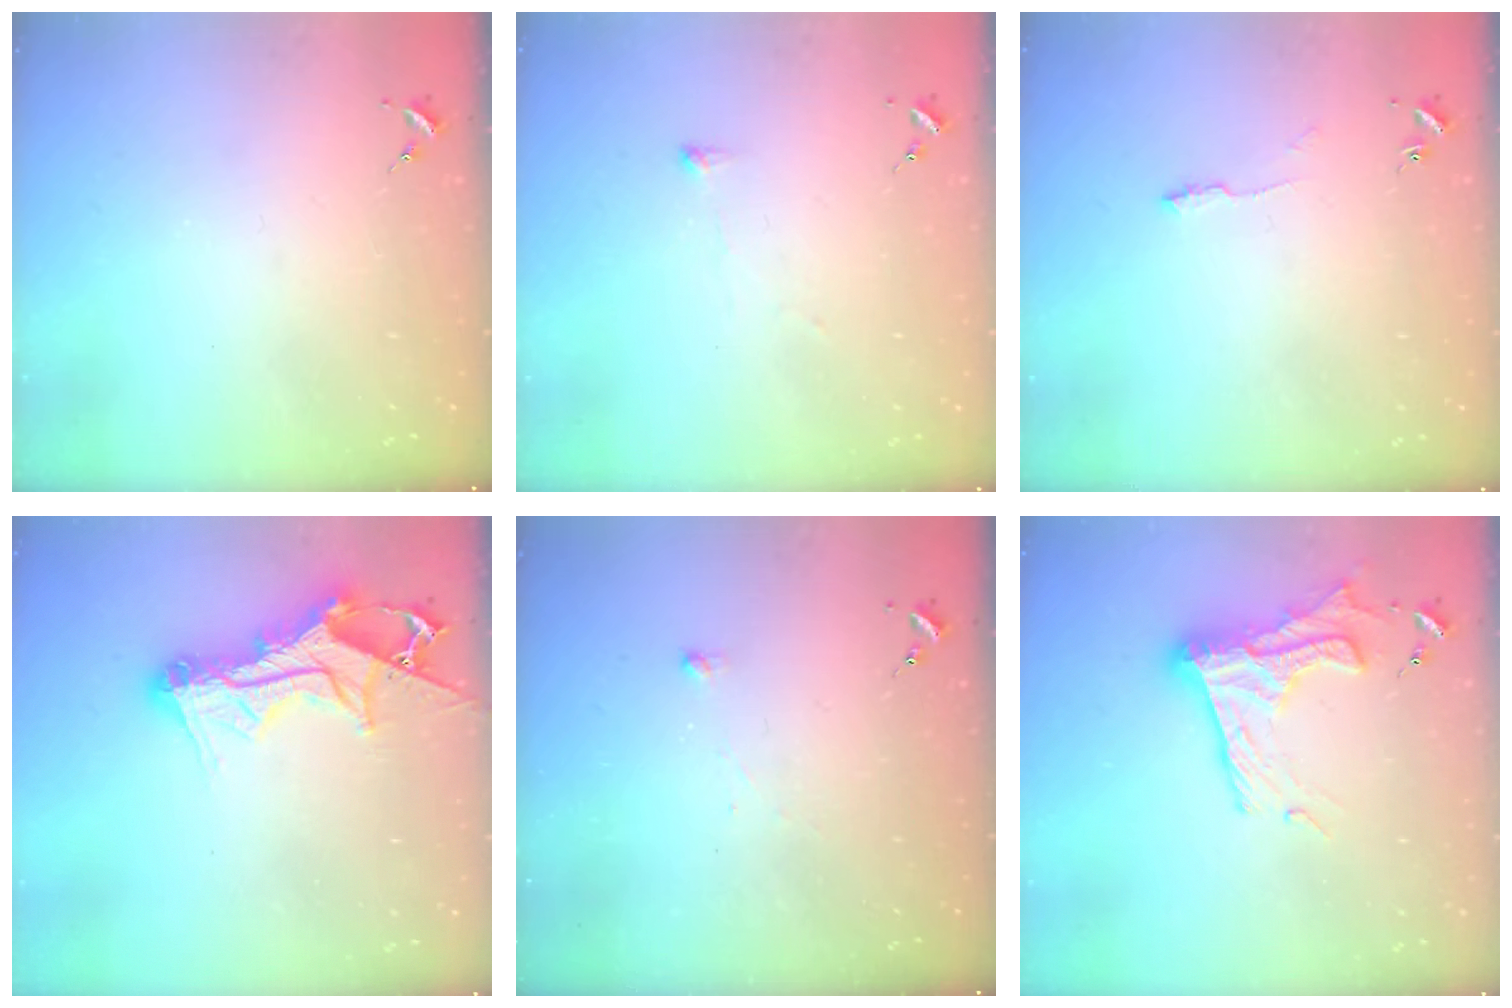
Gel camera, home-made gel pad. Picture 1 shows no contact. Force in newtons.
{"total": 2.8, "press": 2.7, "slide": 0.5}
{"total": 4.1, "press": 4.0, "slide": 0.6}
{"total": 14.6, "press": 14.6, "slide": 1.4}
{"total": 2.5, "press": 2.5, "slide": 0.5}
{"total": 18.2, "press": 18.2, "slide": 1.2}